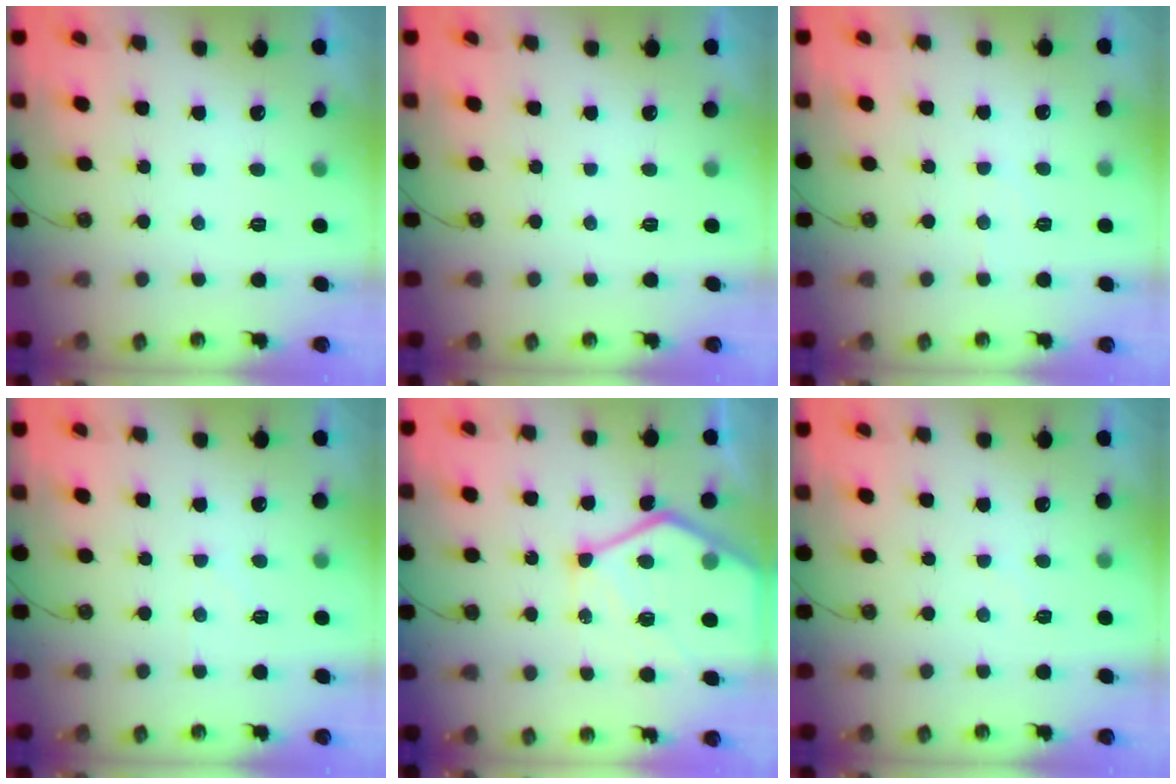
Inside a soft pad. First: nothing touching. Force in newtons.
{"total": 0.0}
{"total": 5.1, "press": 5.1, "slide": 0.7}
{"total": 3.9, "press": 3.8, "slide": 0.4}
{"total": 17.8, "press": 17.8, "slide": 1.6}
{"total": 4.7, "press": 4.7, "slide": 0.6}